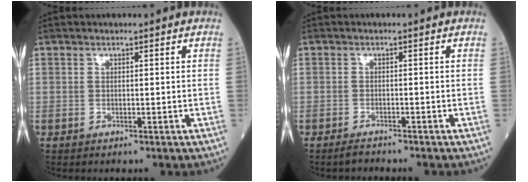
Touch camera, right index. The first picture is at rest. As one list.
[{"total": 1.5, "force": [-1.5, 0.1, 0.2], "torque": [-0.009, -0.004, -0.025]}]